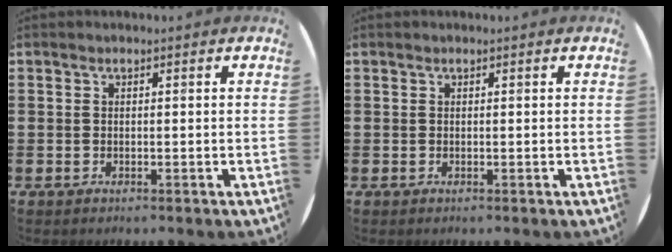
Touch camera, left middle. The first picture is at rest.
{"total": 0.0}